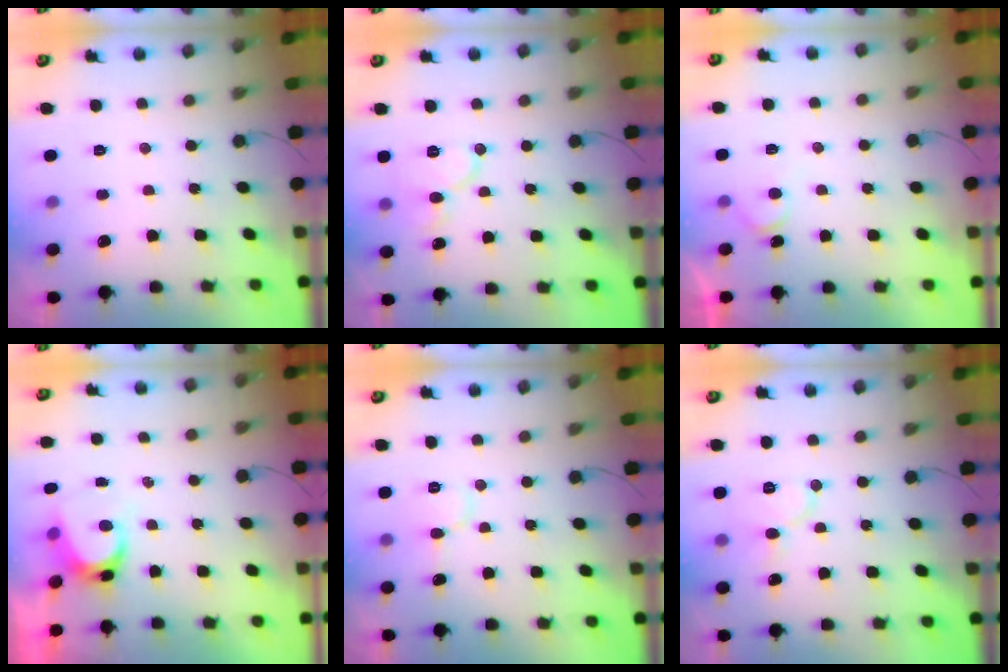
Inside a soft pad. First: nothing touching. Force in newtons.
{"total": 10.0, "press": 9.9, "slide": 1.2}
{"total": 3.8, "press": 3.8, "slide": 0.3}
{"total": 4.4, "press": 4.4, "slide": 0.5}
{"total": 6.2, "press": 6.2, "slide": 0.5}
{"total": 8.4, "press": 8.3, "slide": 0.9}